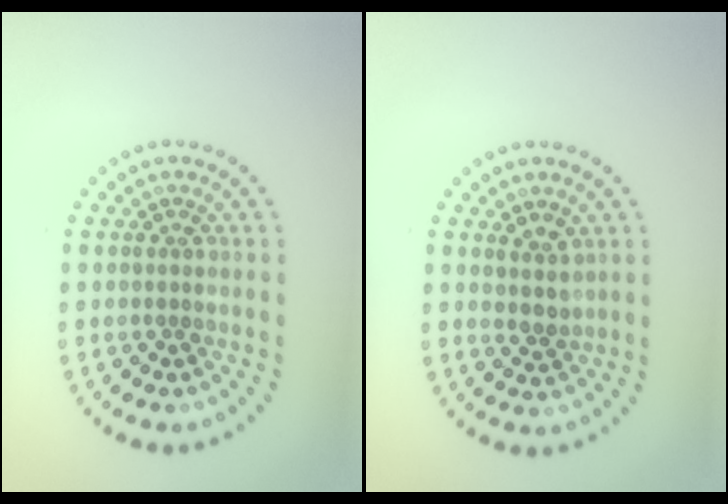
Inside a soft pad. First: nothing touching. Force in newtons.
{"total": 1.9, "press": 1.5, "slide": 1.2}